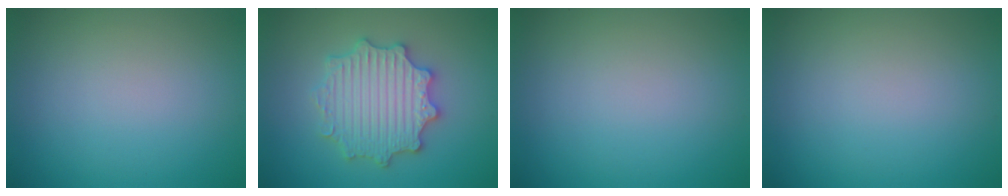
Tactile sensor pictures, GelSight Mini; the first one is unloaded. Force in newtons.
{"total": 5.6, "press": 5.5, "slide": 1.0}
{"total": 0.0}
{"total": 0.0}